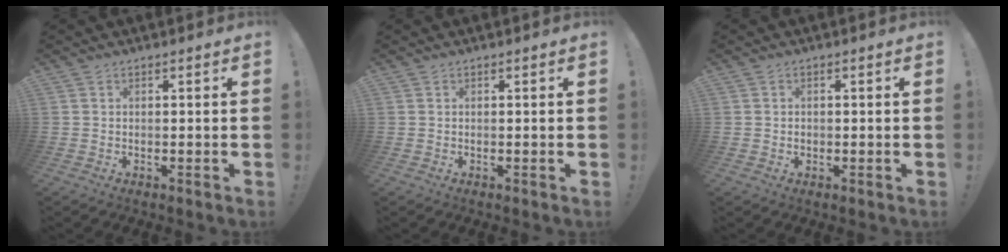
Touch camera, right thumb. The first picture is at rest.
{"total": 0.0}
{"total": 0.9, "force": [-0.2, 0.8, 0.3], "torque": [-0.002, 0.001, -0.004]}